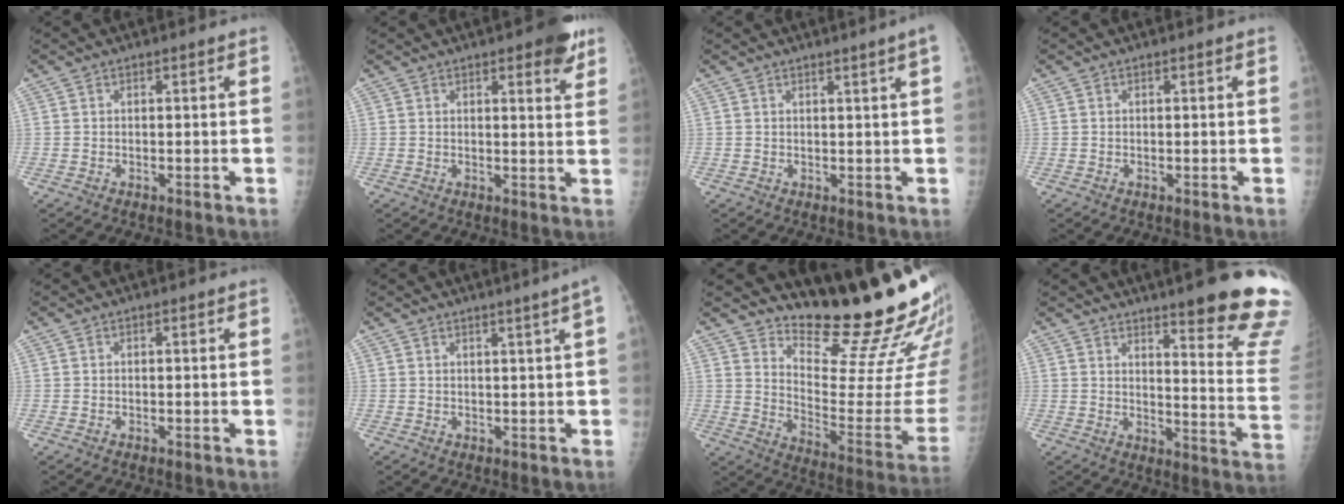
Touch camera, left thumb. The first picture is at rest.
{"total": 6.2, "force": [3.9, 1.8, 4.6], "torque": [-0.044, -0.017, 0.043]}
{"total": 2.5, "force": [1.6, -0.9, 1.7], "torque": [-0.022, -0.010, 0.027]}
{"total": 0.0}
{"total": 0.0}
{"total": 2.7, "force": [1.4, -0.7, 2.2], "torque": [-0.031, -0.005, 0.022]}
{"total": 20.0, "force": [17.8, 2.2, 8.9], "torque": [-0.097, -0.178, 0.256]}
{"total": 19.6, "force": [14.8, 1.7, 12.8], "torque": [-0.138, -0.114, 0.186]}